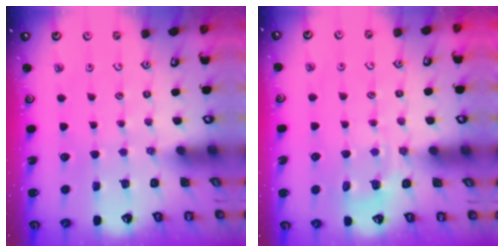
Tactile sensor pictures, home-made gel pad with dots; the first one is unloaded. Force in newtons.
{"total": 5.9, "press": 5.8, "slide": 1.0}